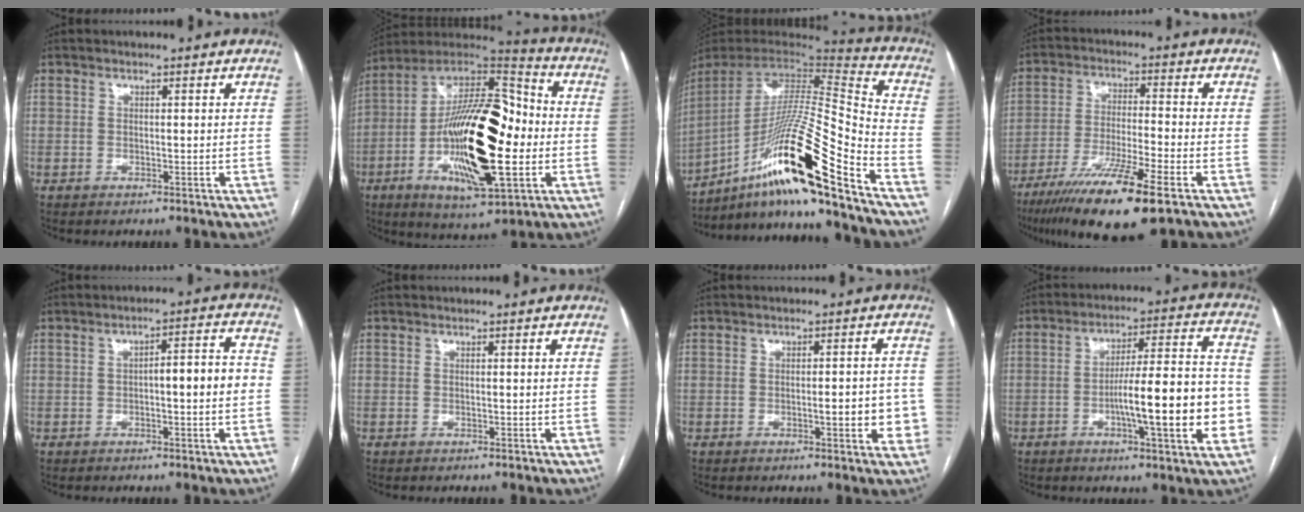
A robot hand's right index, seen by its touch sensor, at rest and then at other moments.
{"total": 25.3, "force": [-4.3, 7.4, 23.8], "torque": [-0.442, 0.004, -0.073]}
{"total": 24.6, "force": [-15.2, -0.3, 19.4], "torque": [-0.344, -0.012, -0.275]}
{"total": 14.2, "force": [-8.8, 0.4, 11.2], "torque": [-0.212, -0.039, -0.155]}
{"total": 6.2, "force": [-0.7, 0.9, 6.1], "torque": [-0.087, 0.021, -0.010]}
{"total": 0.0}
{"total": 5.2, "force": [-1.2, 1.3, 4.8], "torque": [-0.057, 0.003, -0.014]}
{"total": 15.7, "force": [-3.8, 1.6, 15.2], "torque": [-0.232, 0.011, -0.056]}